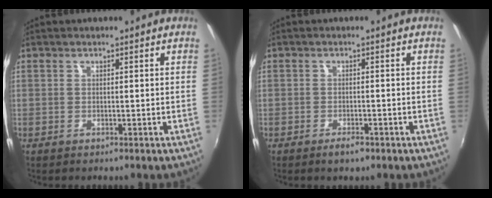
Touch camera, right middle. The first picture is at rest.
{"total": 2.3, "force": [-1.6, 0.8, 1.4], "torque": [-0.030, -0.004, -0.028]}